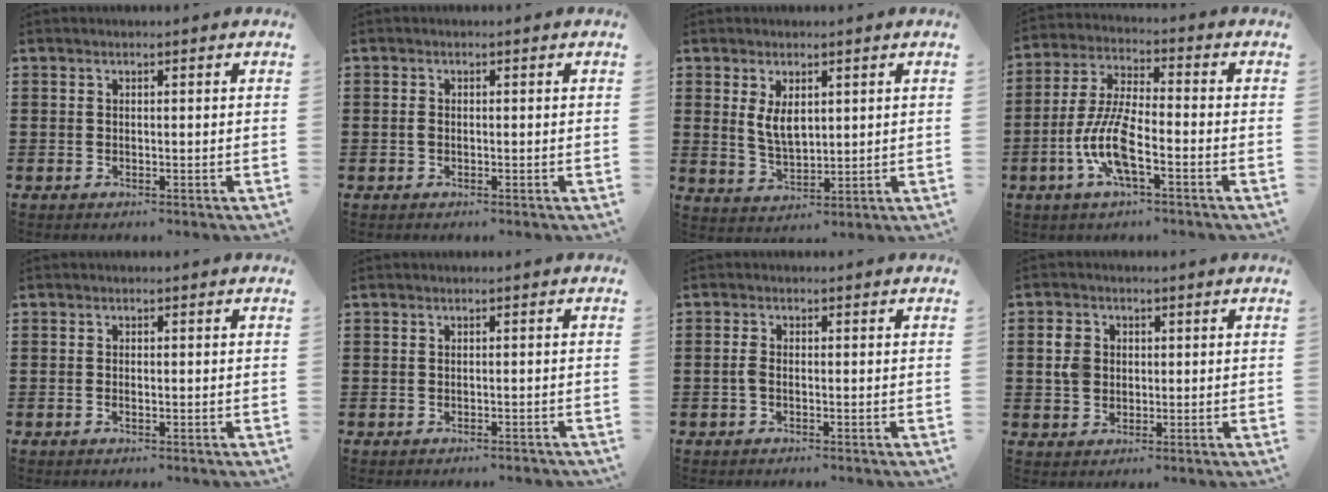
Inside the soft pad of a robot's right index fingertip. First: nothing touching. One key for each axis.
{"total": 0.8, "fx": -0.2, "fy": 0.5, "fz": 0.6, "tx": -0.022, "ty": -0.004, "tz": -0.007}
{"total": 4.5, "fx": 1.6, "fy": 2.3, "fz": 3.6, "tx": -0.066, "ty": 0.000, "tz": 0.027}
{"total": 9.1, "fx": -3.6, "fy": 2.4, "fz": 8.1, "tx": -0.186, "ty": -0.011, "tz": -0.073}
{"total": 0.6, "fx": -0.2, "fy": 0.3, "fz": 0.5, "tx": -0.011, "ty": -0.003, "tz": -0.003}
{"total": 0.6, "fx": -0.6, "fy": 0.0, "fz": 0.2, "tx": -0.008, "ty": -0.005, "tz": -0.011}
{"total": 1.6, "fx": -0.4, "fy": 0.6, "fz": 1.4, "tx": -0.036, "ty": -0.002, "tz": -0.011}
{"total": 3.8, "fx": 0.4, "fy": 3.2, "fz": 2.0, "tx": -0.057, "ty": 0.009, "tz": 0.003}